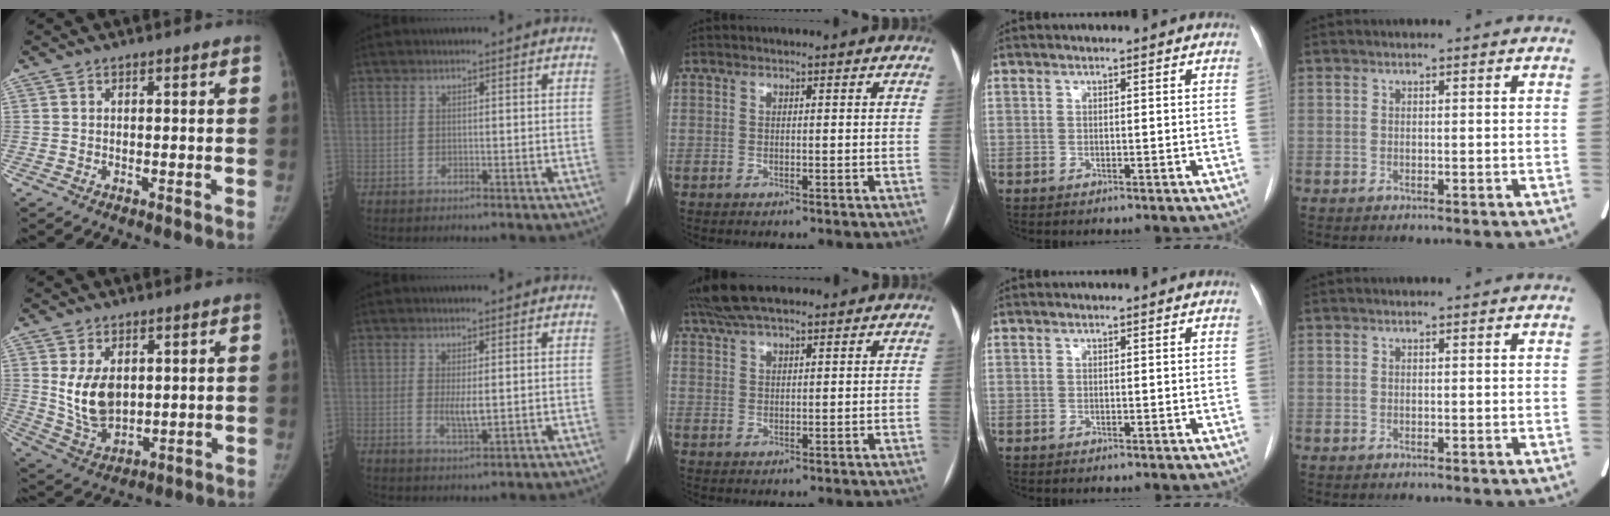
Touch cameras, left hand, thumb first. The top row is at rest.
{"thumb": {"total": 10.2, "force": [2.1, 6.6, 7.5], "torque": [-0.116, -0.020, 0.059]}, "index": {"total": 2.9, "force": [0.1, 0.5, 2.8], "torque": [-0.056, -0.007, 0.006]}, "middle": {"total": 9.4, "force": [7.8, 1.9, 4.9], "torque": [-0.085, 0.042, 0.136]}}